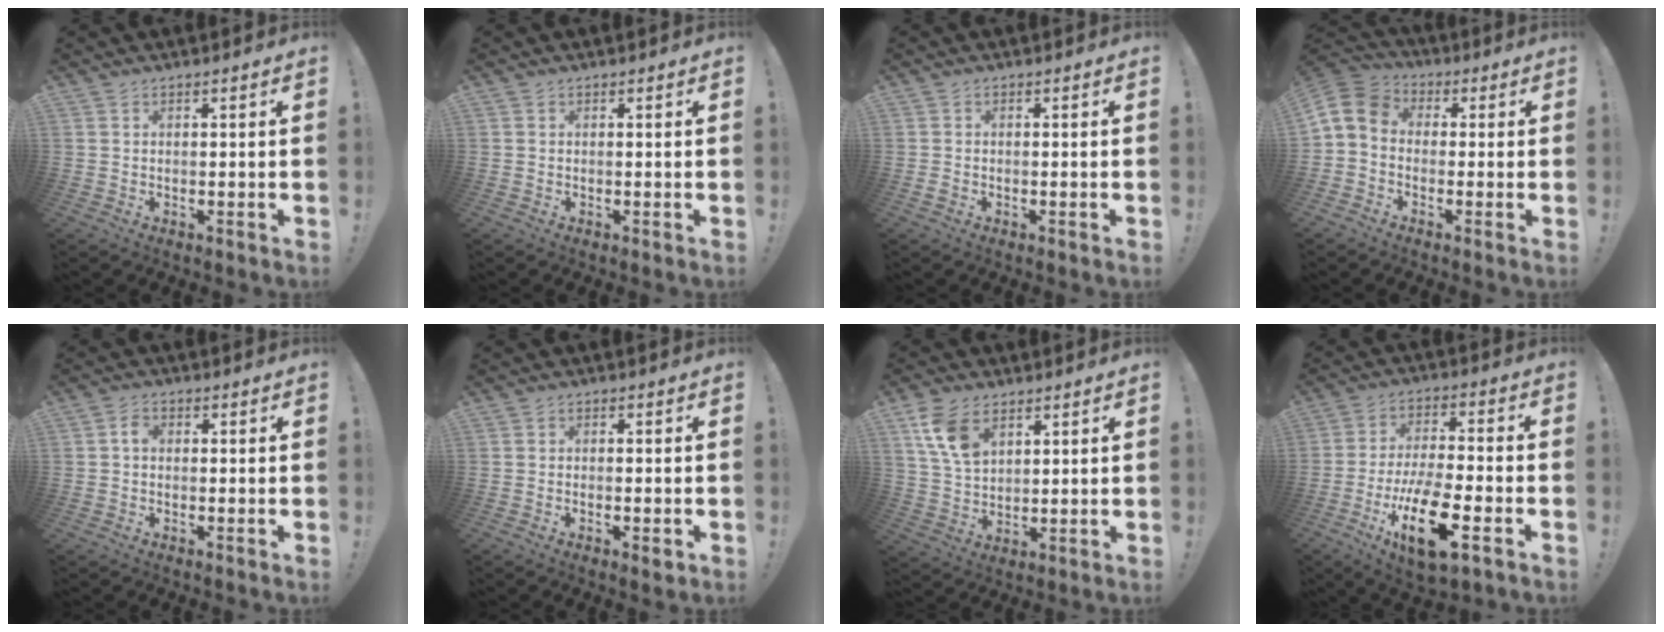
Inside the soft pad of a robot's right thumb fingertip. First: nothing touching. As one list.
[{"total": 0.0}, {"total": 1.1, "force": [-0.7, 0.5, 0.6], "torque": [-0.012, 0.005, -0.012]}, {"total": 7.6, "force": [-0.8, 6.1, 4.5], "torque": [-0.090, 0.012, -0.010]}, {"total": 2.6, "force": [0.0, 1.8, 1.8], "torque": [-0.031, 0.008, -0.001]}, {"total": 1.9, "force": [-0.9, 0.5, 1.7], "torque": [-0.022, 0.002, -0.014]}, {"total": 10.2, "force": [5.4, 6.1, 6.0], "torque": [-0.117, -0.014, 0.105]}, {"total": 17.9, "force": [-7.7, 6.8, 14.7], "torque": [-0.249, 0.034, -0.120]}]